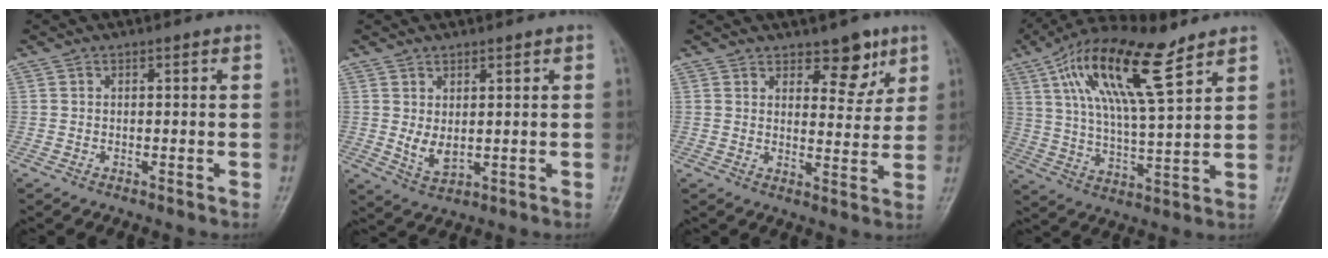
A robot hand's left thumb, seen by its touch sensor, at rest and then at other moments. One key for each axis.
{"total": 4.2, "fx": 0.9, "fy": 2.3, "fz": 3.4, "tx": -0.054, "ty": -0.015, "tz": 0.027}
{"total": 6.7, "fx": 4.4, "fy": 3.4, "fz": 3.6, "tx": -0.017, "ty": -0.029, "tz": 0.063}
{"total": 17.6, "fx": 9.6, "fy": 4.9, "fz": 13.9, "tx": -0.250, "ty": -0.023, "tz": 0.177}